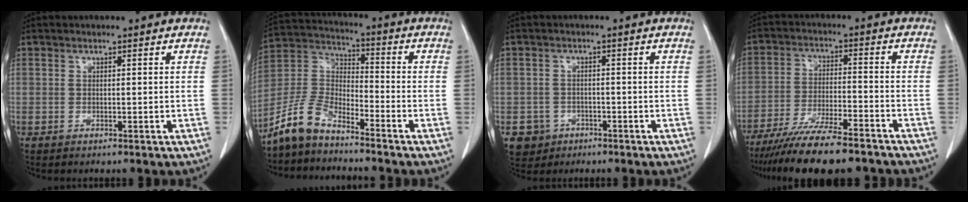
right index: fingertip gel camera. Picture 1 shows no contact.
{"total": 8.5, "force": [-7.2, 2.6, 3.6], "torque": [-0.092, 0.013, -0.151]}
{"total": 4.3, "force": [-1.9, 3.9, 0.2], "torque": [-0.001, 0.010, -0.030]}
{"total": 15.3, "force": [-13.0, 2.0, 7.9], "torque": [-0.140, -0.022, -0.209]}